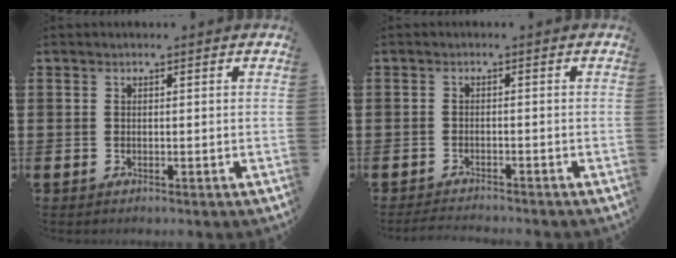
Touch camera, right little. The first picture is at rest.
{"total": 1.6, "force": [-1.5, 0.0, 0.3], "torque": [-0.007, 0.004, -0.031]}